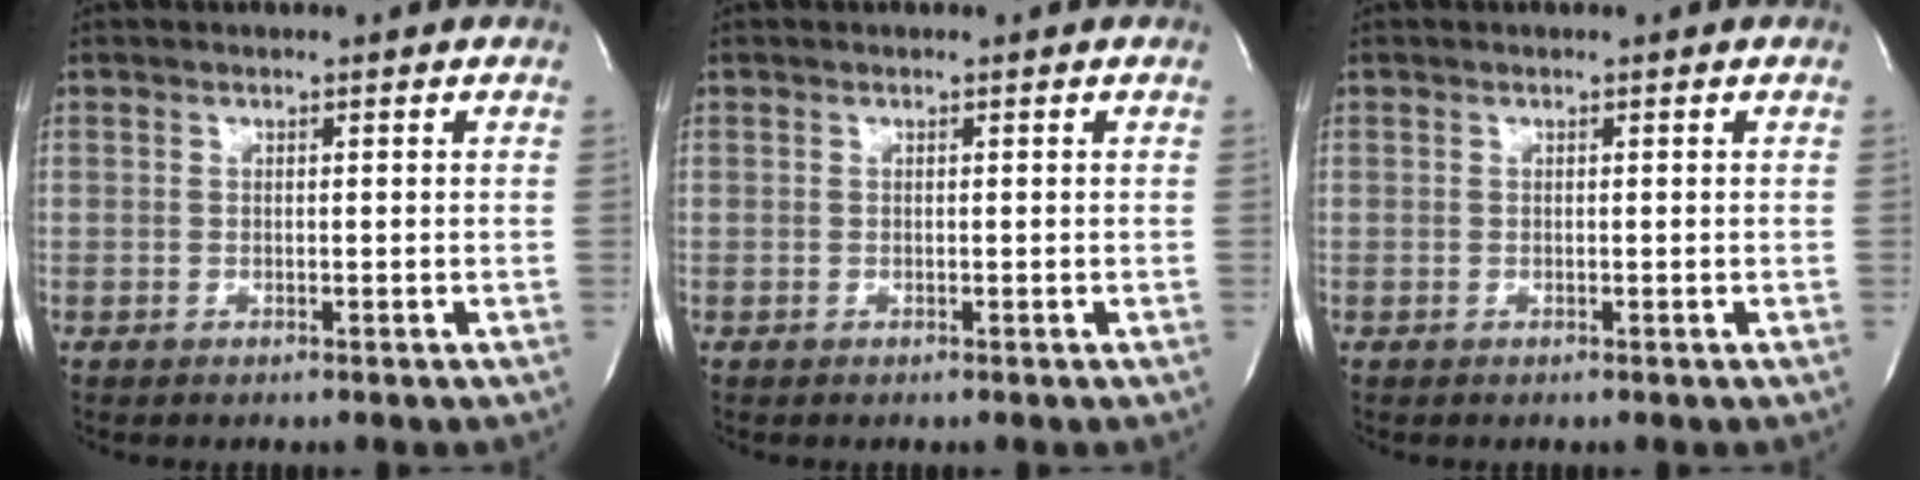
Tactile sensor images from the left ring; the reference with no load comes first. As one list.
[{"total": 0.0}, {"total": 0.0}]